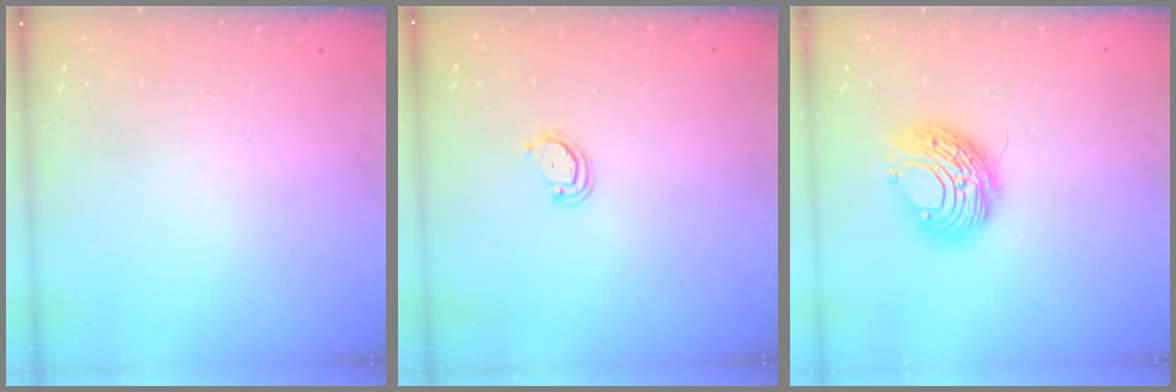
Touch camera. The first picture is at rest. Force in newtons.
{"total": 2.9, "press": 2.9, "slide": 0.2}
{"total": 9.9, "press": 9.9, "slide": 0.4}